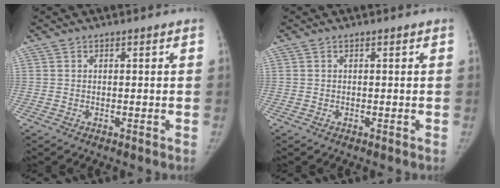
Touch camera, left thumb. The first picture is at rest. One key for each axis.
{"total": 0.0}